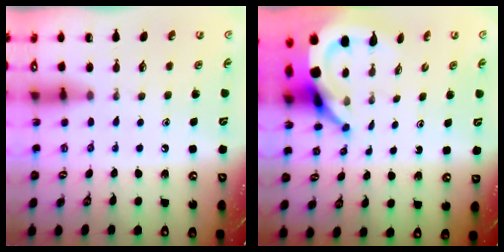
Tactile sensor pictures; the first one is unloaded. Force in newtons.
{"total": 6.7, "press": 6.6, "slide": 0.8}